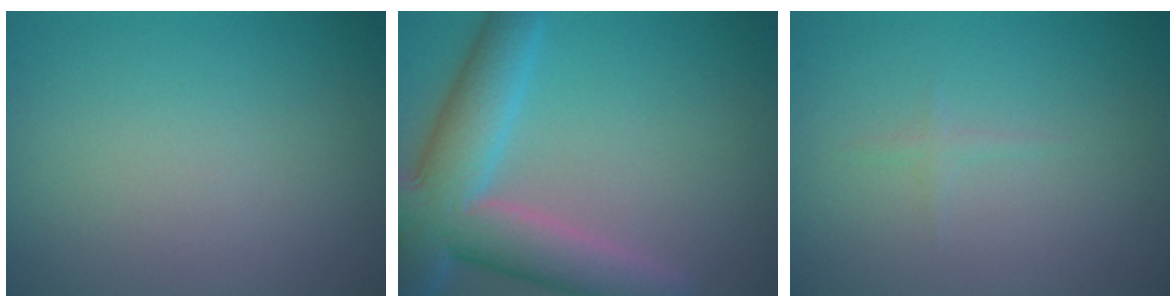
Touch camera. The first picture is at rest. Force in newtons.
{"total": 9.0, "press": 9.0, "slide": 0.3}
{"total": 0.6, "press": 0.6, "slide": 0.1}